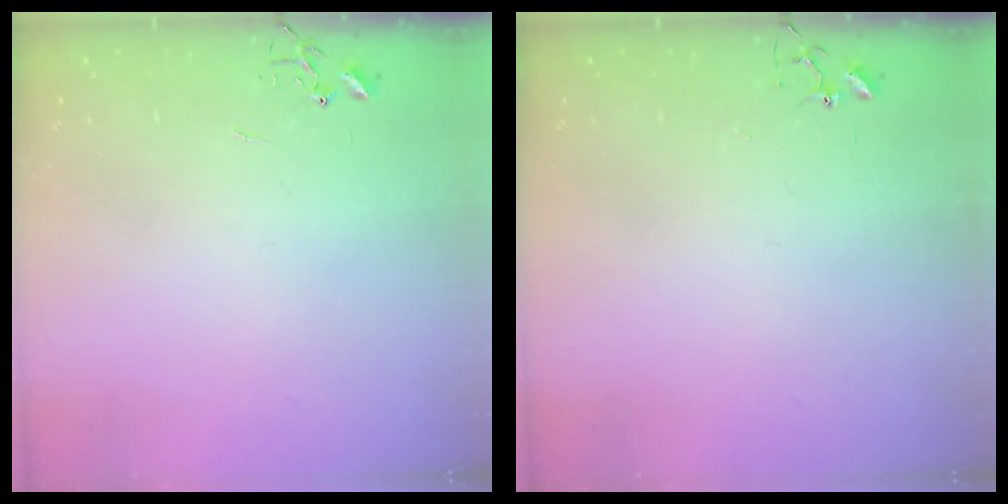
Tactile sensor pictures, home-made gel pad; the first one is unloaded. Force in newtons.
{"total": 3.9, "press": 3.8, "slide": 0.2}